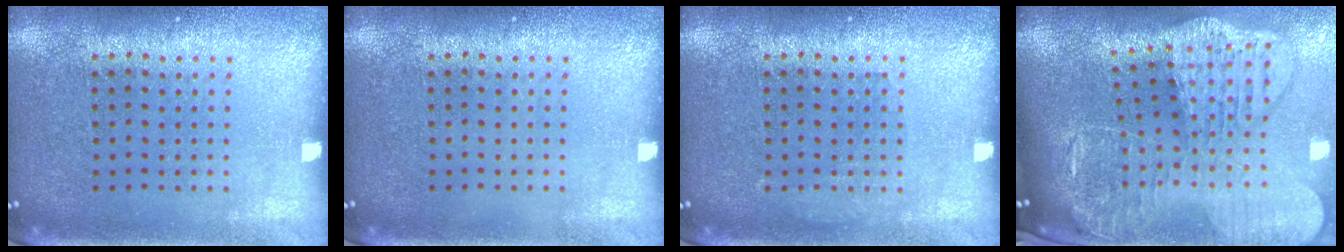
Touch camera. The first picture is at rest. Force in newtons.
{"total": 0.0}
{"total": 0.8, "press": 0.8, "slide": 0.1}
{"total": 4.4, "press": 3.3, "slide": 2.9}